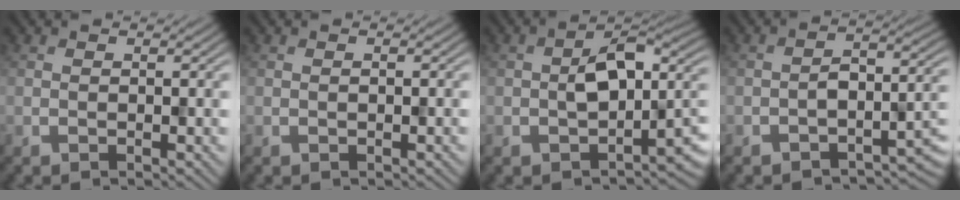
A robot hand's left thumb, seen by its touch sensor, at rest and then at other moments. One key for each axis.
{"total": 0.0}
{"total": 8.9, "fx": -0.9, "fy": 5.2, "fz": 7.1, "tx": -0.098, "ty": 0.005, "tz": -0.018}
{"total": 5.5, "fx": -2.8, "fy": 2.8, "fz": 3.9, "tx": -0.044, "ty": -0.001, "tz": -0.049}